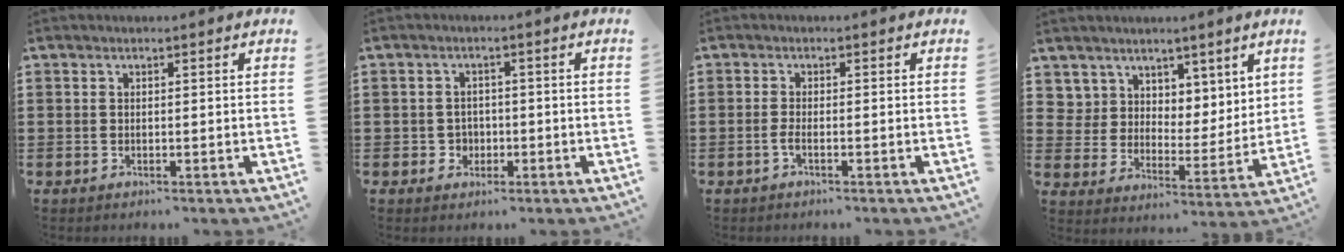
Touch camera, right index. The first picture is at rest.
{"total": 2.2, "force": [-0.8, 2.1, 0.4], "torque": [-0.015, 0.004, -0.019]}
{"total": 1.5, "force": [-0.9, 0.1, 1.2], "torque": [-0.030, -0.003, -0.019]}
{"total": 6.8, "force": [5.4, 4.0, -0.6], "torque": [-0.027, -0.027, 0.105]}